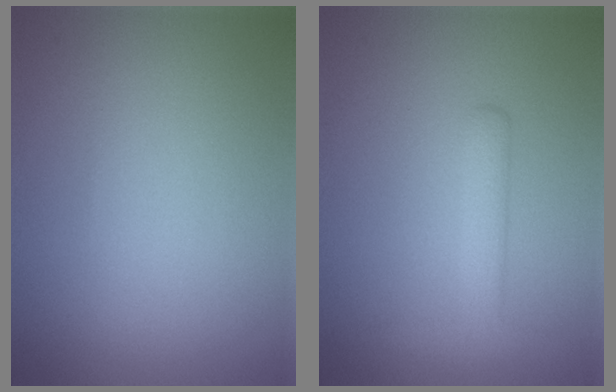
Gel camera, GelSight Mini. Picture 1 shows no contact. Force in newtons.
{"total": 2.7, "press": 2.7, "slide": 0.1}